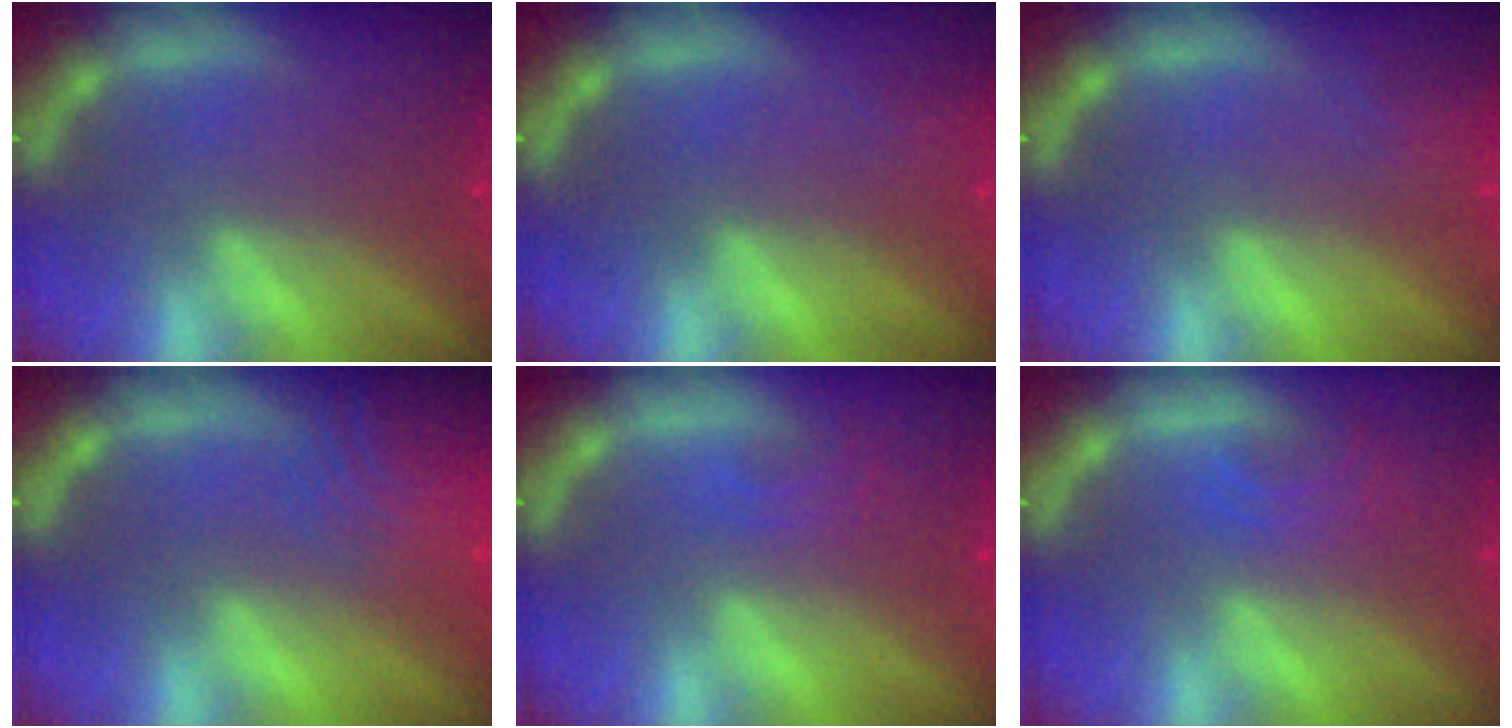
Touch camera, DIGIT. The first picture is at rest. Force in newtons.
{"total": 0.9}
{"total": 1.9}
{"total": 9.5}
{"total": 1.4}
{"total": 2.4}